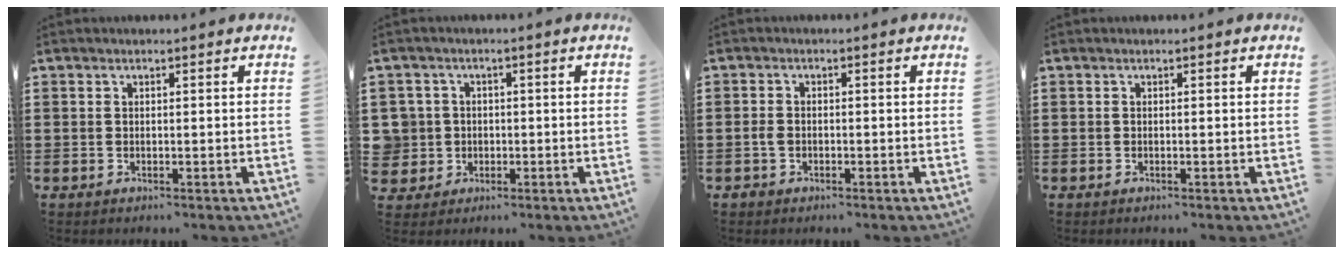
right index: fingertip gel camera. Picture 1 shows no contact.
{"total": 3.9, "force": [-0.2, 3.8, 0.3], "torque": [-0.035, 0.007, -0.006]}
{"total": 1.6, "force": [-0.6, 1.2, 0.9], "torque": [-0.029, -0.004, -0.014]}
{"total": 0.0}